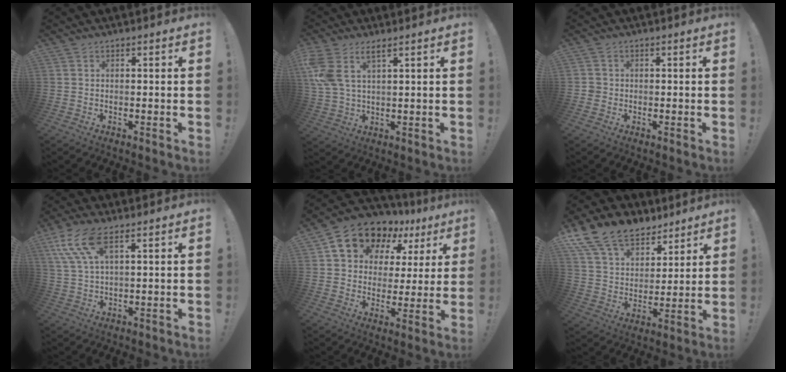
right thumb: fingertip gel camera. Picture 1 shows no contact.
{"total": 7.7, "force": [4.1, 3.2, 5.7], "torque": [-0.127, -0.014, 0.081]}
{"total": 1.7, "force": [-0.5, 1.6, 0.4], "torque": [-0.005, 0.006, -0.009]}
{"total": 10.7, "force": [5.6, 3.9, 8.3], "torque": [-0.162, -0.016, 0.108]}
{"total": 13.0, "force": [8.5, 8.2, 5.5], "torque": [-0.094, -0.063, 0.155]}
{"total": 16.1, "force": [11.3, 9.8, 5.9], "torque": [-0.104, -0.073, 0.215]}